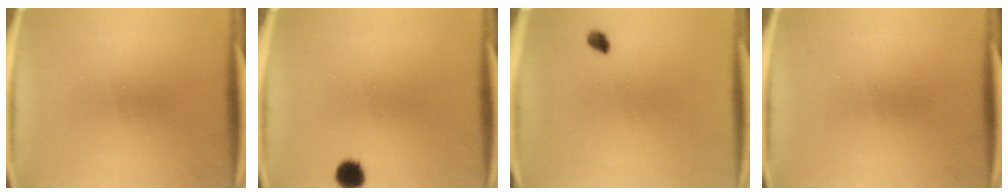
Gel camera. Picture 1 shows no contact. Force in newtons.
{"total": 3.9}
{"total": 1.6}
{"total": 0.0}